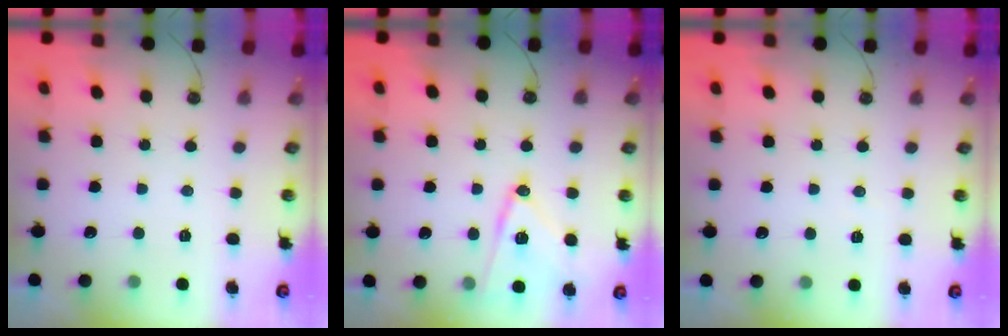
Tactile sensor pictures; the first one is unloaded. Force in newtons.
{"total": 13.6, "press": 13.2, "slide": 3.0}
{"total": 4.7, "press": 1.7, "slide": 4.3}